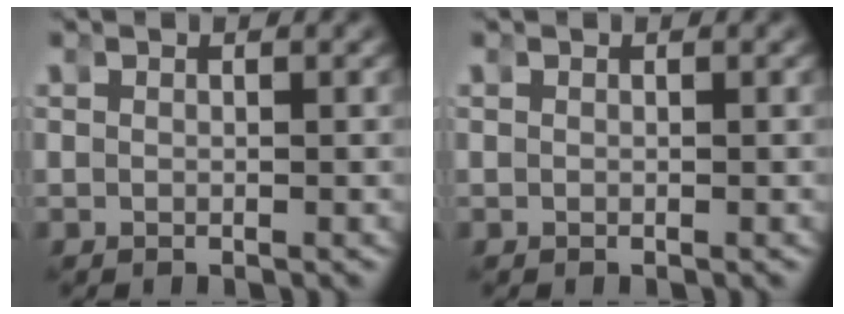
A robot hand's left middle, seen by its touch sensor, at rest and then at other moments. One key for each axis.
{"total": 0.0}